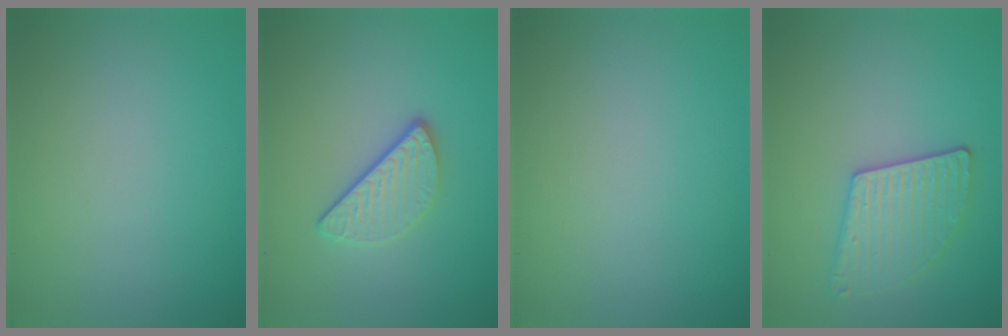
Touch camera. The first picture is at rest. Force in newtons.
{"total": 2.9, "press": 2.4, "slide": 1.7}
{"total": 0.0}
{"total": 3.0, "press": 2.9, "slide": 0.4}